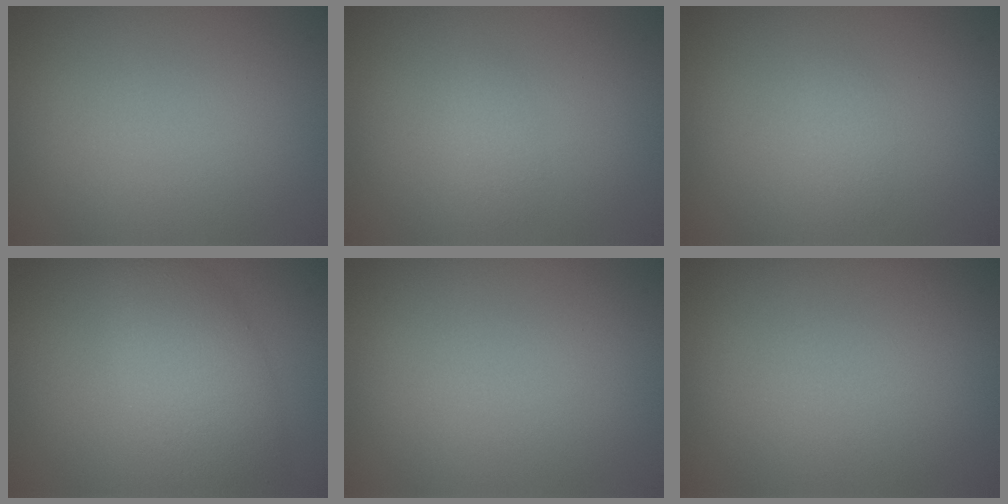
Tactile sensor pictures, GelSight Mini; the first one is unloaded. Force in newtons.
{"total": 1.0, "press": 1.0, "slide": 0.1}
{"total": 0.8, "press": 0.8, "slide": 0.0}
{"total": 5.5, "press": 5.5, "slide": 0.3}
{"total": 0.0}
{"total": 0.0}